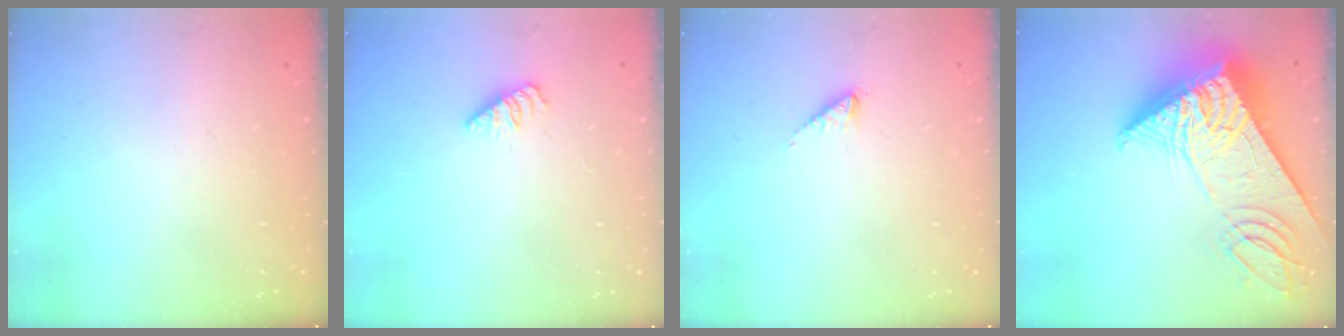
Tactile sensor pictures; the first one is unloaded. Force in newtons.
{"total": 2.5, "press": 2.4, "slide": 0.4}
{"total": 1.2, "press": 1.2, "slide": 0.2}
{"total": 20.0, "press": 19.8, "slide": 2.3}